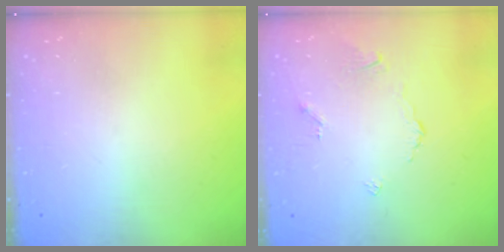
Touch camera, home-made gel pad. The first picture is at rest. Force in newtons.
{"total": 2.4, "press": 2.4, "slide": 0.5}